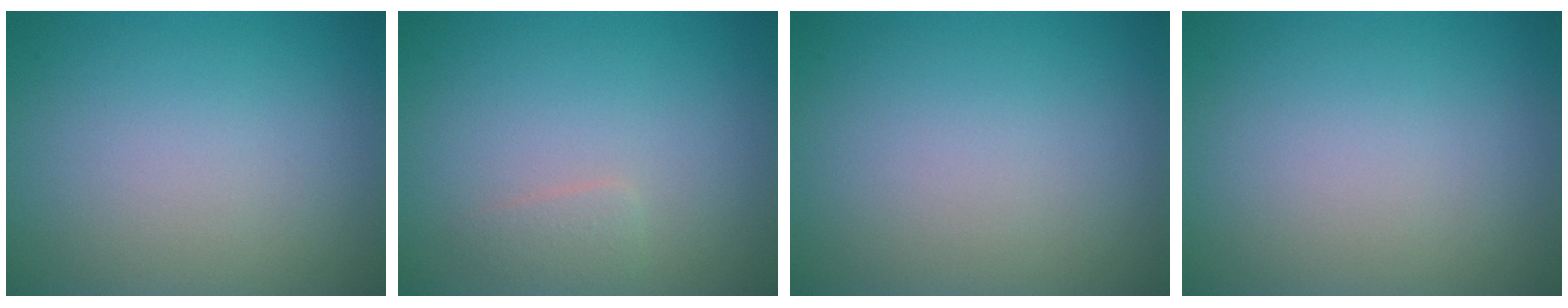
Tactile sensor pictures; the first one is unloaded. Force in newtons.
{"total": 1.0, "press": 1.0, "slide": 0.1}
{"total": 0.0}
{"total": 0.0}